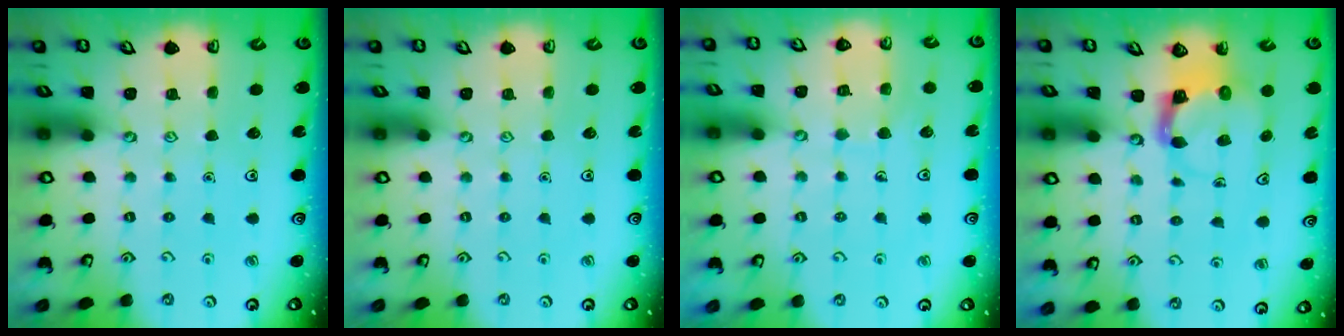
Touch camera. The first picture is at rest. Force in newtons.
{"total": 0.0}
{"total": 5.8, "press": 5.8, "slide": 0.3}
{"total": 3.7, "press": 3.6, "slide": 0.5}